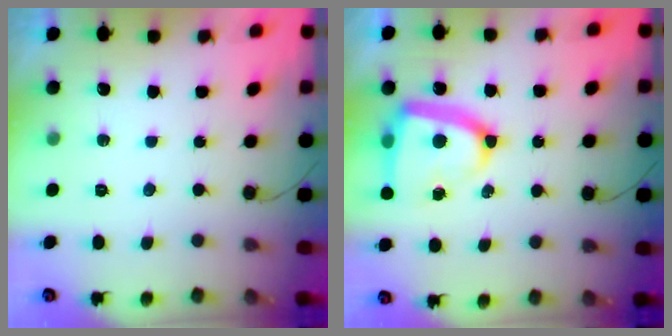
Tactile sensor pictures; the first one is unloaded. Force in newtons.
{"total": 16.8, "press": 16.7, "slide": 1.4}